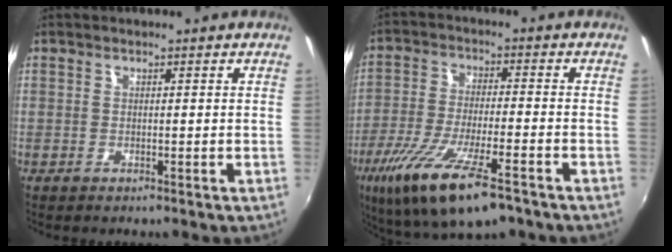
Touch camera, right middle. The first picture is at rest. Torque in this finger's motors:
{"motor_torque": [1.31, -0.83, 0.37, 0.21]}